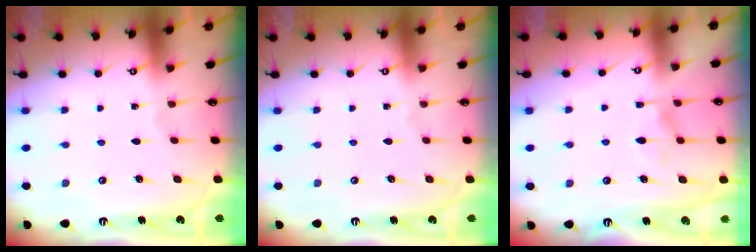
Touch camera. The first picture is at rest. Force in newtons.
{"total": 0.0}
{"total": 7.0, "press": 6.9, "slide": 0.6}